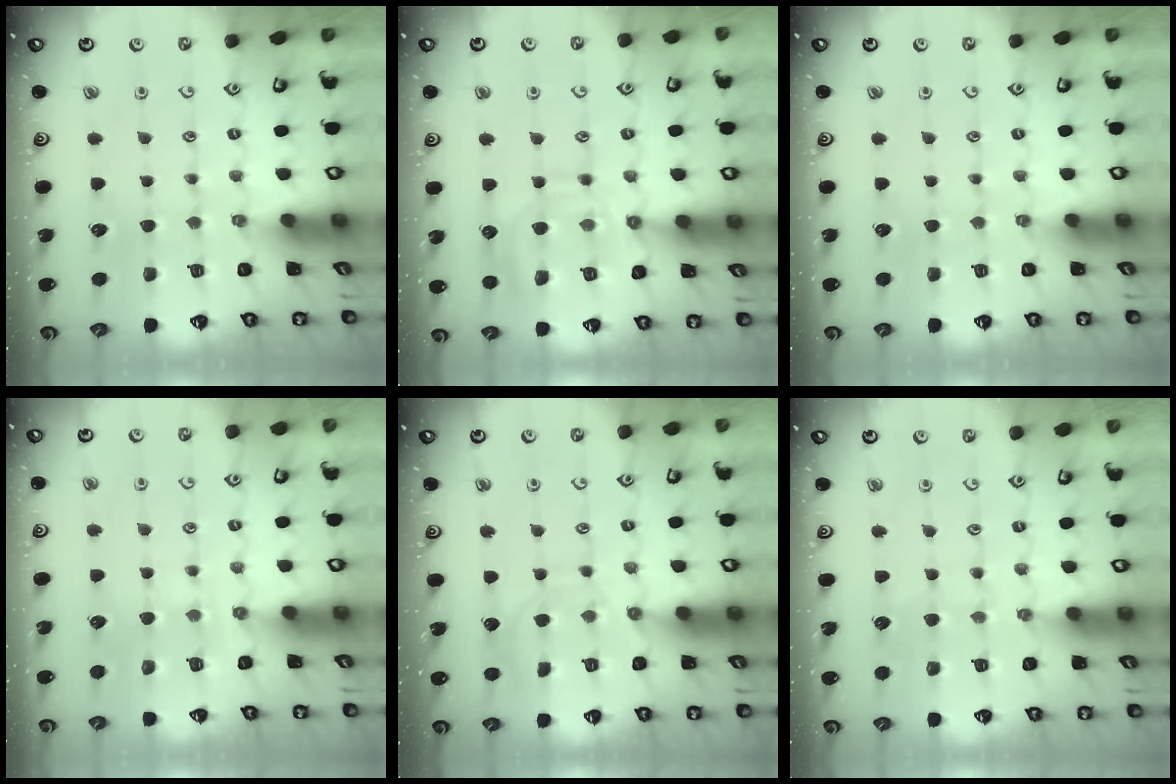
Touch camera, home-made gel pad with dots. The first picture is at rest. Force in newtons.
{"total": 12.8, "press": 12.7, "slide": 1.2}
{"total": 0.0}
{"total": 6.3, "press": 6.3, "slide": 0.4}
{"total": 9.0, "press": 9.0, "slide": 0.6}
{"total": 4.0, "press": 4.0, "slide": 0.3}